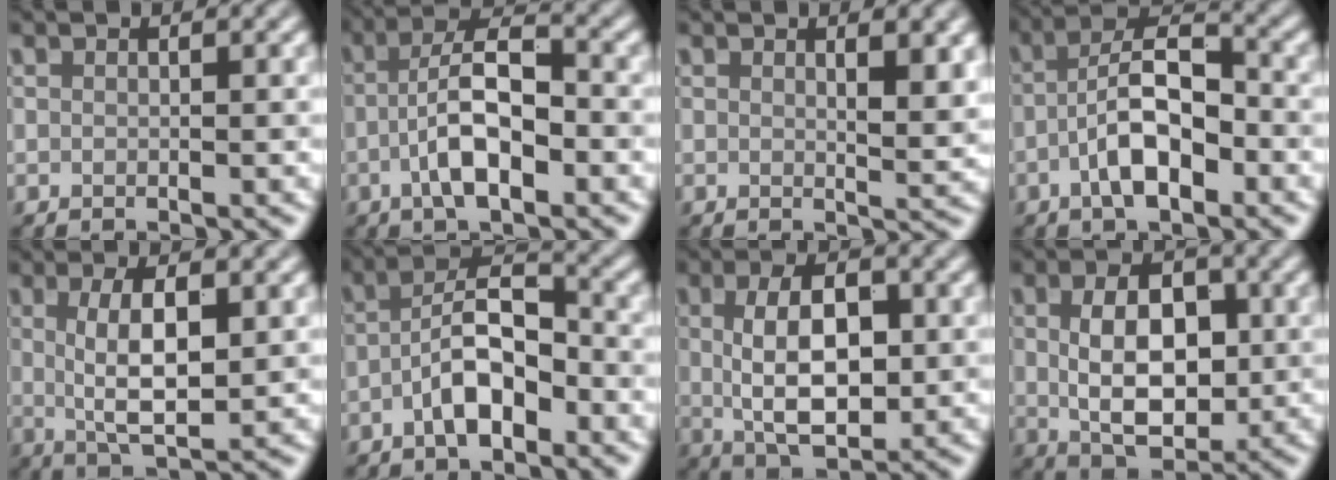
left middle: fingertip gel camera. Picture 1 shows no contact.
{"total": 6.0, "force": [-1.8, 2.1, 5.3], "torque": [-0.094, 0.011, -0.041]}
{"total": 2.9, "force": [1.3, 0.9, 2.5], "torque": [-0.030, -0.005, 0.022]}
{"total": 6.2, "force": [-2.3, 2.5, 5.1], "torque": [-0.087, 0.015, -0.050]}
{"total": 5.3, "force": [0.8, 1.8, 5.0], "torque": [-0.092, -0.001, 0.019]}
{"total": 5.7, "force": [-2.4, 2.6, 4.5], "torque": [-0.075, 0.016, -0.051]}
{"total": 7.0, "force": [0.5, 3.6, 6.0], "torque": [-0.108, 0.001, 0.010]}
{"total": 7.2, "force": [0.3, 4.5, 5.7], "torque": [-0.100, -0.001, 0.006]}